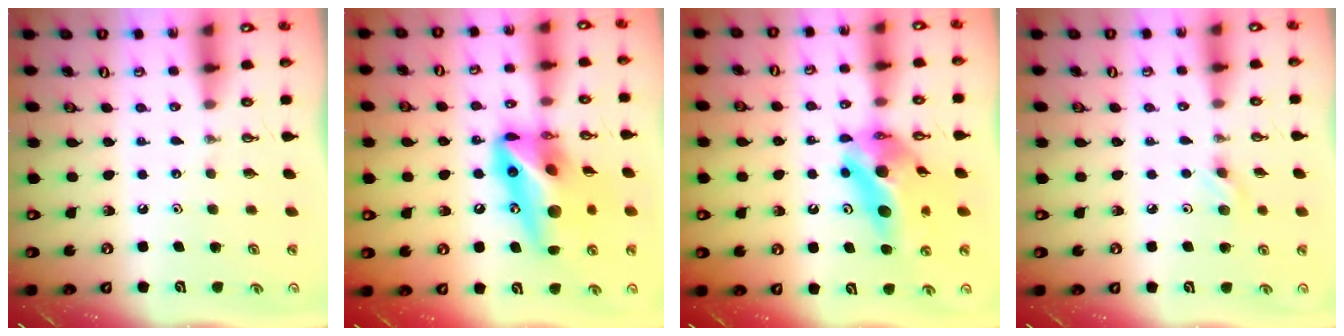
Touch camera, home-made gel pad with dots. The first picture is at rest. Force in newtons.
{"total": 18.0, "press": 17.8, "slide": 2.9}
{"total": 14.7, "press": 13.0, "slide": 6.8}
{"total": 5.7, "press": 5.5, "slide": 1.6}